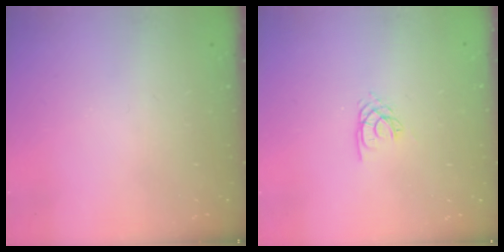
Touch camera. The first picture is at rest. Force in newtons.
{"total": 2.1, "press": 2.1, "slide": 0.3}